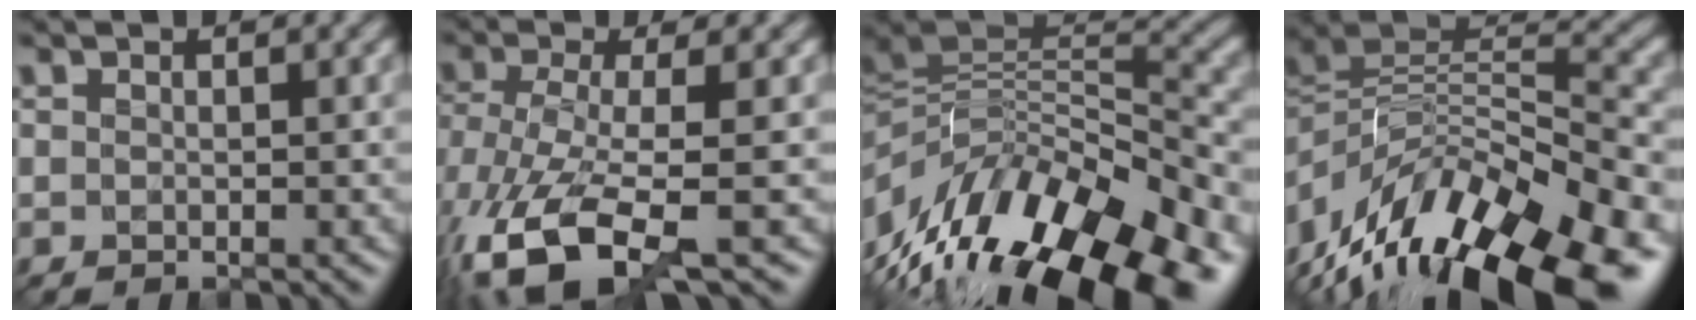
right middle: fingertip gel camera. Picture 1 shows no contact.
{"total": 7.9, "force": [-3.9, 2.4, 6.4], "torque": [-0.145, -0.009, -0.077]}
{"total": 15.5, "force": [-6.4, 7.0, 12.2], "torque": [-0.229, -0.005, -0.099]}
{"total": 14.3, "force": [-8.4, 5.9, 10.0], "torque": [-0.189, 0.016, -0.141]}